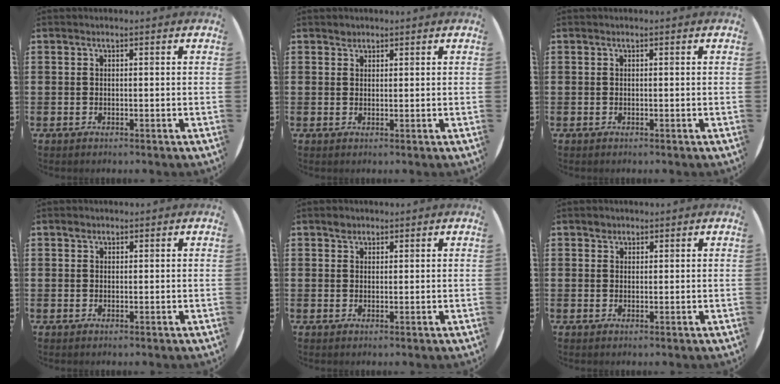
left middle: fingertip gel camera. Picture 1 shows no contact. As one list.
[{"total": 1.1, "force": [0.9, 0.5, 0.0], "torque": [0.006, -0.003, 0.017]}, {"total": 0.0}, {"total": 0.7, "force": [0.6, 0.5, 0.1], "torque": [0.005, -0.001, 0.010]}, {"total": 1.5, "force": [1.2, 0.9, 0.2], "torque": [0.011, -0.005, 0.021]}, {"total": 1.2, "force": [1.0, 0.7, 0.1], "torque": [0.005, -0.002, 0.018]}]